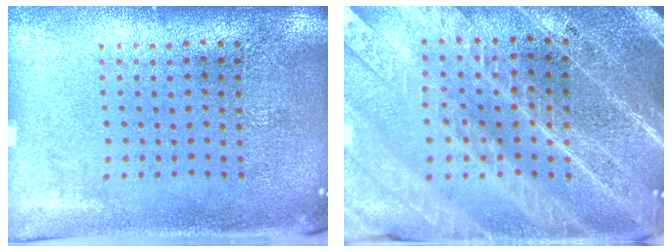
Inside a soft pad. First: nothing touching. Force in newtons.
{"total": 4.3, "press": 3.8, "slide": 1.9}